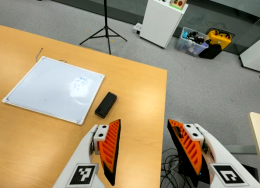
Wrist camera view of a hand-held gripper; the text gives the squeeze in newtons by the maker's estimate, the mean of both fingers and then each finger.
{"total": 0.0}